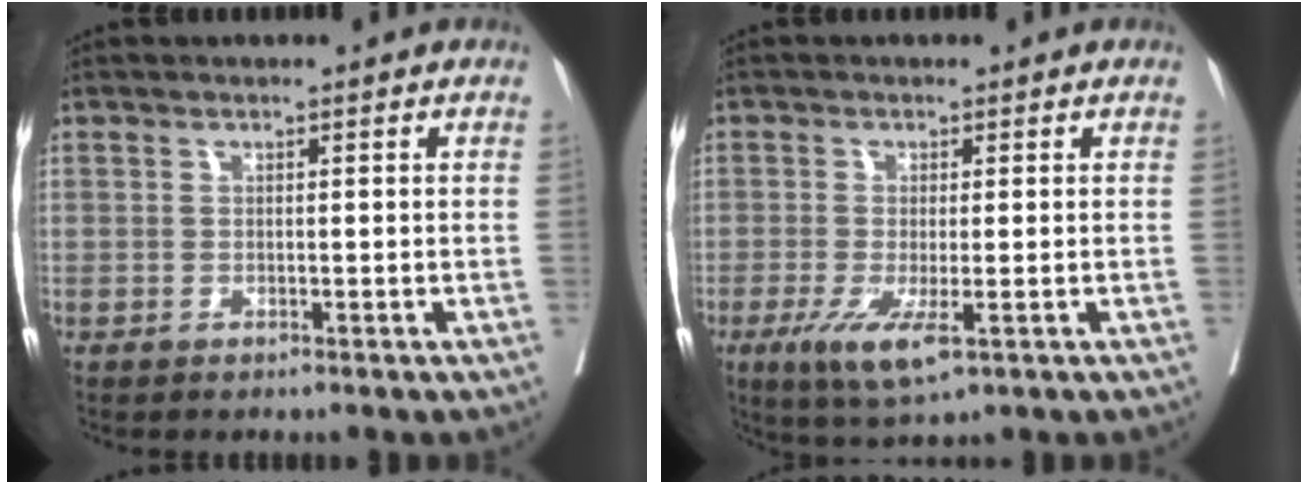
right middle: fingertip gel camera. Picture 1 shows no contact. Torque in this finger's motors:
{"motor_torque": [0.68, -0.39, 0.28, 0.06]}